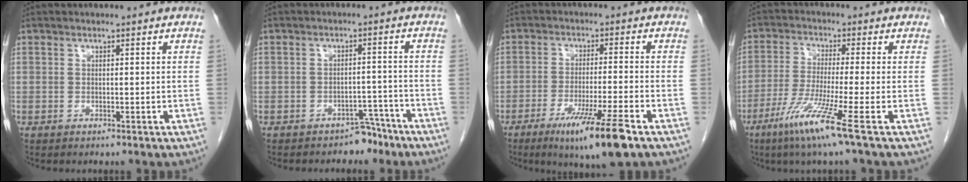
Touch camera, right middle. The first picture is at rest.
{"total": 3.7, "force": [-3.1, 2.0, 0.4], "torque": [-0.004, 0.016, -0.040]}
{"total": 10.4, "force": [-6.1, -0.2, 8.4], "torque": [-0.144, -0.029, -0.098]}
{"total": 9.0, "force": [-4.9, -1.5, 7.4], "torque": [-0.144, -0.032, -0.099]}